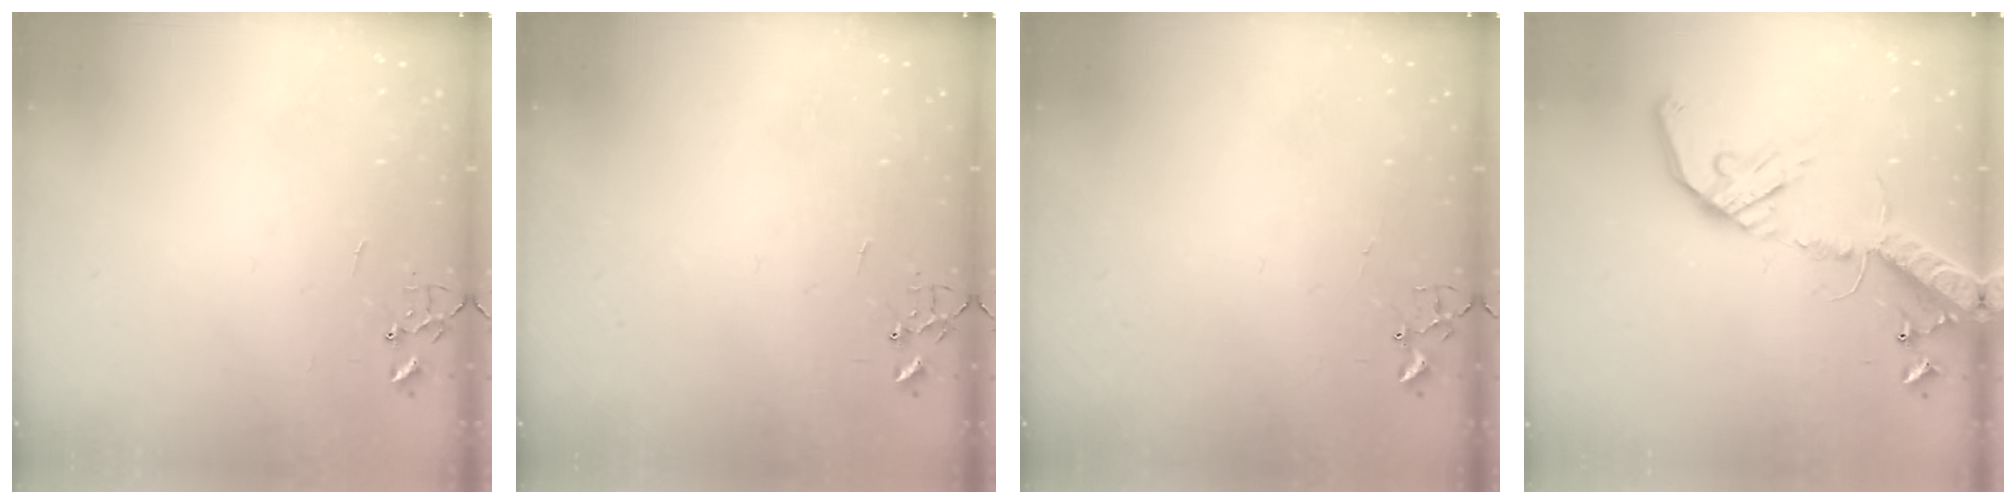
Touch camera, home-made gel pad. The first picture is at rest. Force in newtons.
{"total": 0.0}
{"total": 1.7, "press": 1.6, "slide": 0.2}
{"total": 17.9, "press": 17.6, "slide": 3.7}